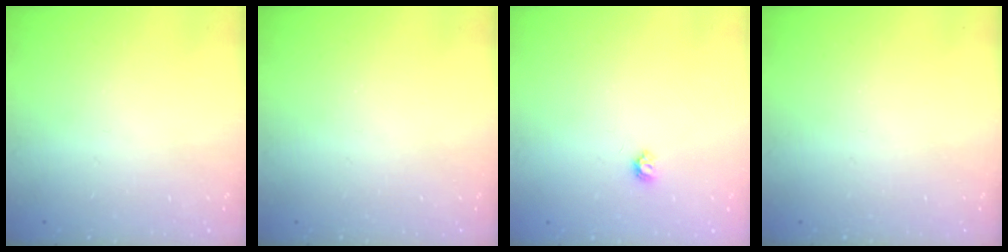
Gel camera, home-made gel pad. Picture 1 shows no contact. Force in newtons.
{"total": 0.0}
{"total": 4.0, "press": 4.0, "slide": 0.6}
{"total": 0.0}